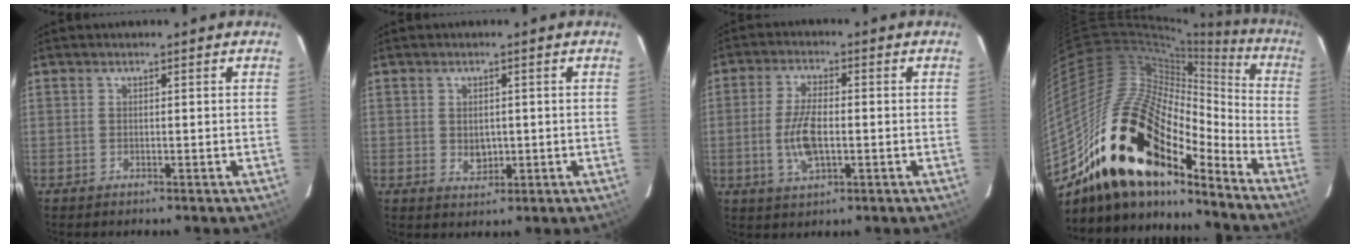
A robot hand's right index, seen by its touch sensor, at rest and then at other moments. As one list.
[{"total": 3.5, "force": [-0.2, 2.7, 2.3], "torque": [-0.034, -0.002, 0.002]}, {"total": 8.1, "force": [-1.3, 3.5, 7.2], "torque": [-0.146, -0.002, -0.023]}, {"total": 25.3, "force": [-16.8, 12.0, 14.6], "torque": [-0.256, 0.012, -0.296]}]